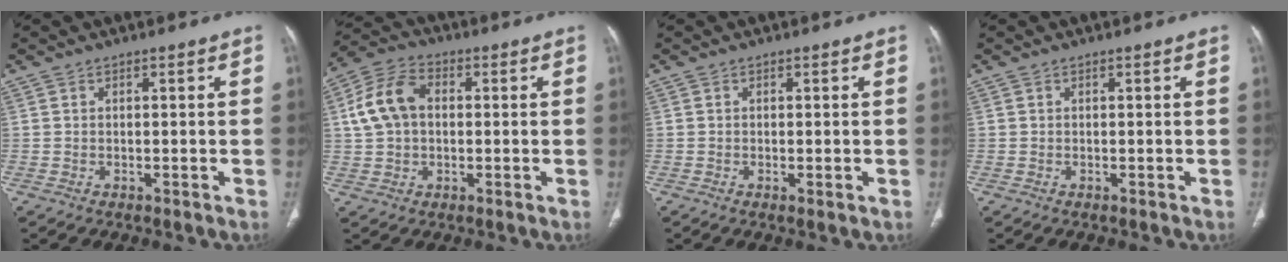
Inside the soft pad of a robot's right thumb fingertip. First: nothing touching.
{"total": 10.1, "force": [1.2, 7.1, 7.0], "torque": [-0.136, 0.027, 0.019]}
{"total": 0.8, "force": [-0.1, 0.0, 0.7], "torque": [-0.019, -0.006, -0.003]}
{"total": 0.0}